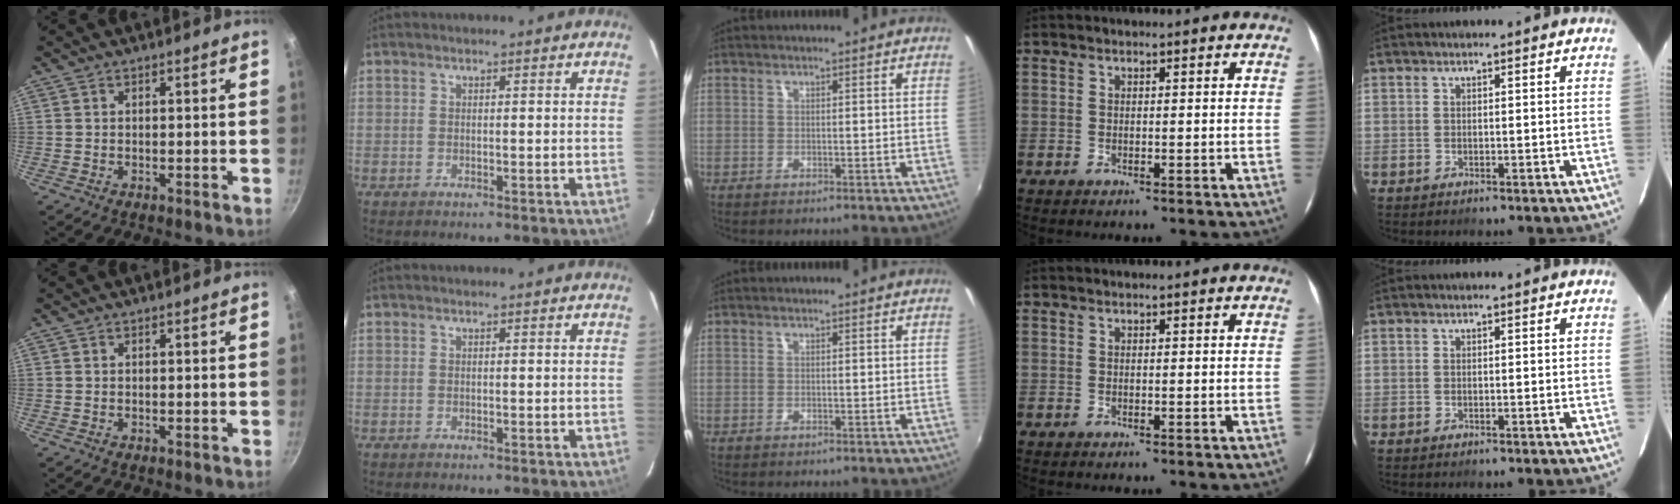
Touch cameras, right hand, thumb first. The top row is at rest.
{}